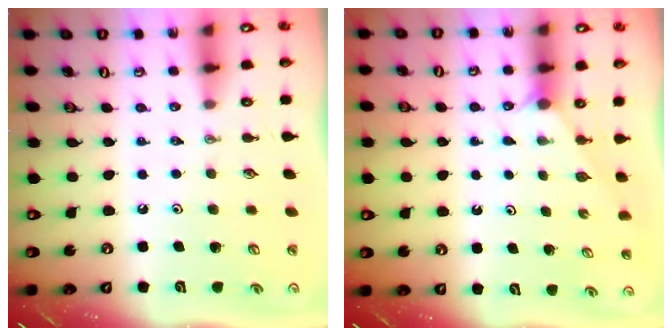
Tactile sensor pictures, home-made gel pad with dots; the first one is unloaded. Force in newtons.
{"total": 1.1, "press": 1.1, "slide": 0.2}